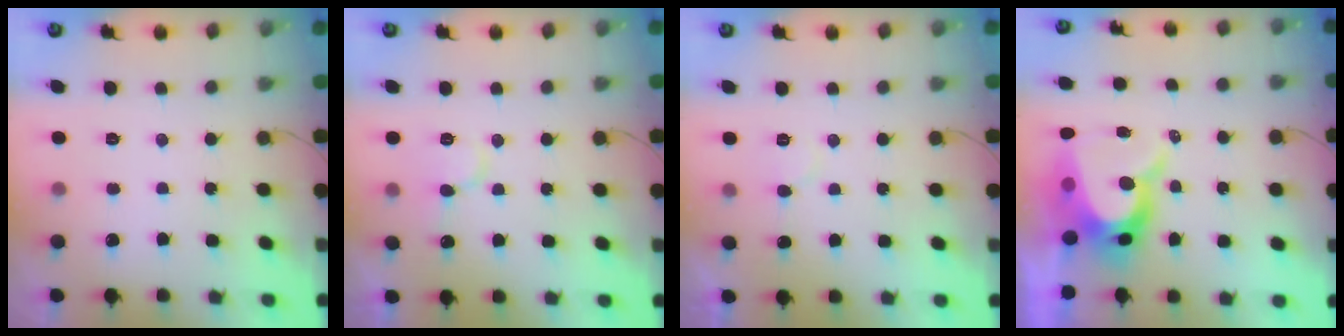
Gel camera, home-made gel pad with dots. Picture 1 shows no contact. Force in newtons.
{"total": 8.3, "press": 8.2, "slide": 1.2}
{"total": 5.1, "press": 5.1, "slide": 0.3}
{"total": 11.6, "press": 11.5, "slide": 1.1}